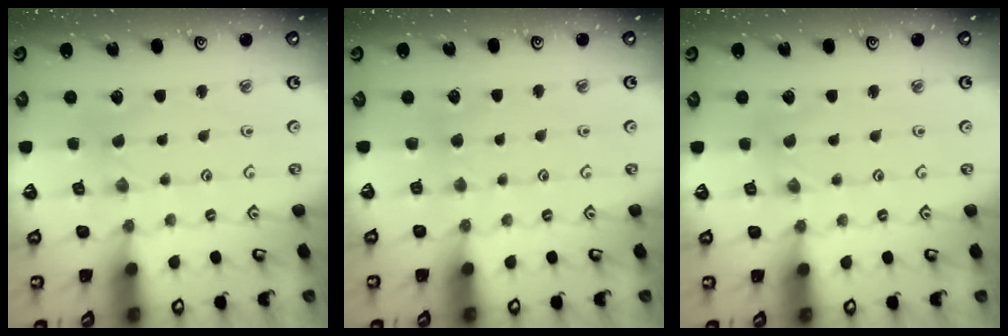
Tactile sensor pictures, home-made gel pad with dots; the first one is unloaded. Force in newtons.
{"total": 2.4, "press": 2.4, "slide": 0.4}
{"total": 0.9, "press": 0.9, "slide": 0.2}